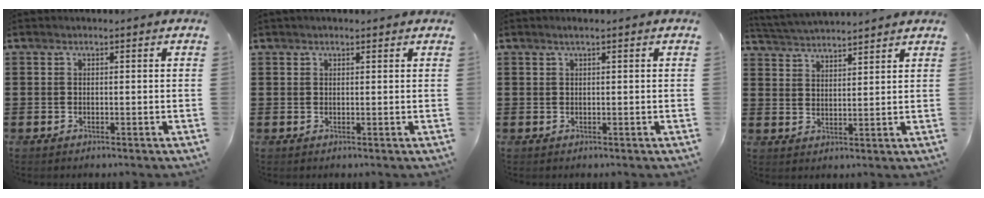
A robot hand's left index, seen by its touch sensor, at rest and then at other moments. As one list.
[{"total": 0.6, "force": [0.5, 0.3, 0.2], "torque": [-0.006, 0.002, 0.009]}, {"total": 0.8, "force": [0.4, 0.0, 0.7], "torque": [-0.012, 0.000, 0.007]}, {"total": 3.3, "force": [3.3, -0.2, -0.1], "torque": [-0.012, -0.015, 0.057]}]